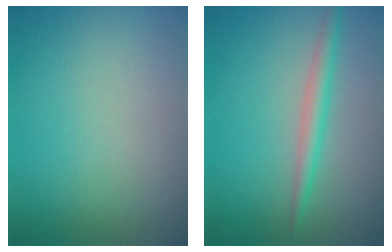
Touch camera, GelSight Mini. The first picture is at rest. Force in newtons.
{"total": 2.1, "press": 2.1, "slide": 0.0}